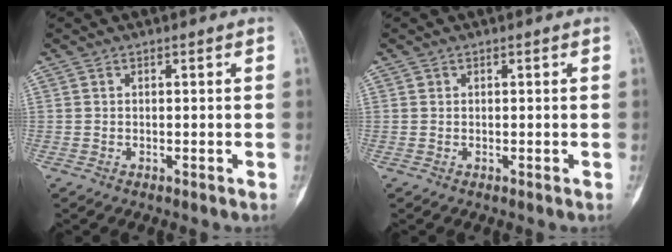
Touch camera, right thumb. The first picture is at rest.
{"total": 0.0}